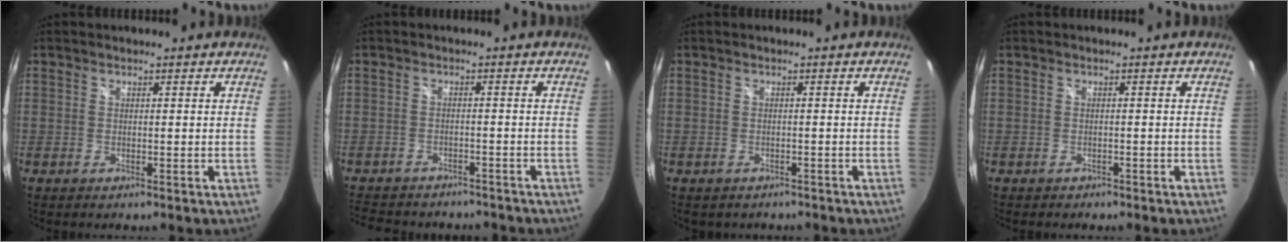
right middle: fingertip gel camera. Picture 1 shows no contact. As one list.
[{"total": 12.0, "force": [-10.1, 4.8, 4.2], "torque": [-0.103, -0.012, -0.144]}, {"total": 2.1, "force": [-1.6, 1.3, 0.5], "torque": [-0.016, -0.008, -0.020]}, {"total": 1.1, "force": [-0.9, 0.6, 0.1], "torque": [-0.007, -0.001, -0.014]}]